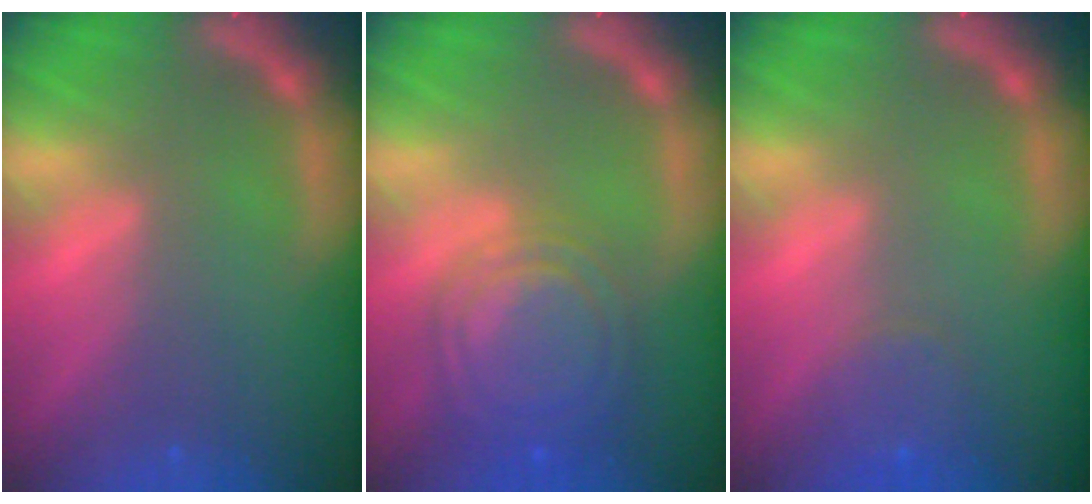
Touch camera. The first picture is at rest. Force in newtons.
{"total": 8.5}
{"total": 2.4}